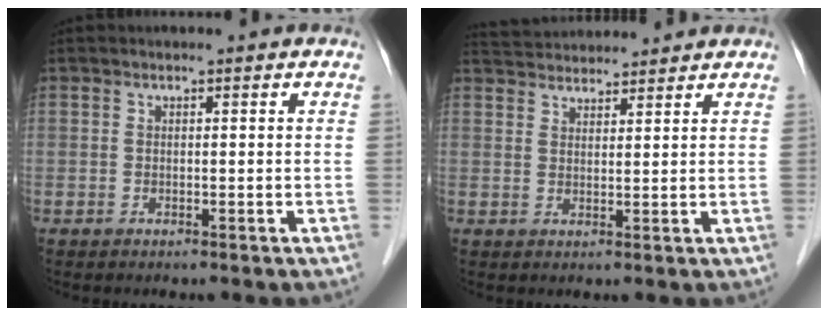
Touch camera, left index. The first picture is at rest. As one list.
[{"total": 7.8, "force": [7.6, 0.8, 1.5], "torque": [-0.033, 0.036, 0.122]}]